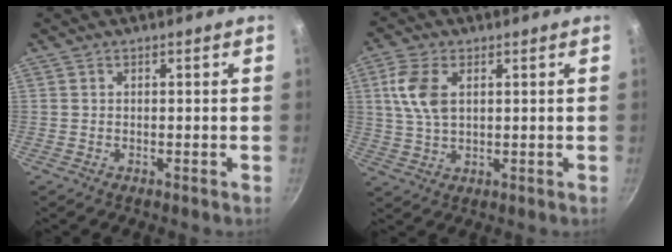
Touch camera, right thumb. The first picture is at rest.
{"total": 7.9, "force": [2.1, 4.5, 6.1], "torque": [-0.121, 0.000, 0.040]}